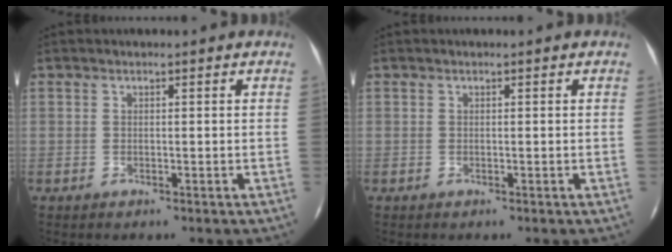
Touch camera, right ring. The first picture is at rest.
{"total": 0.0}